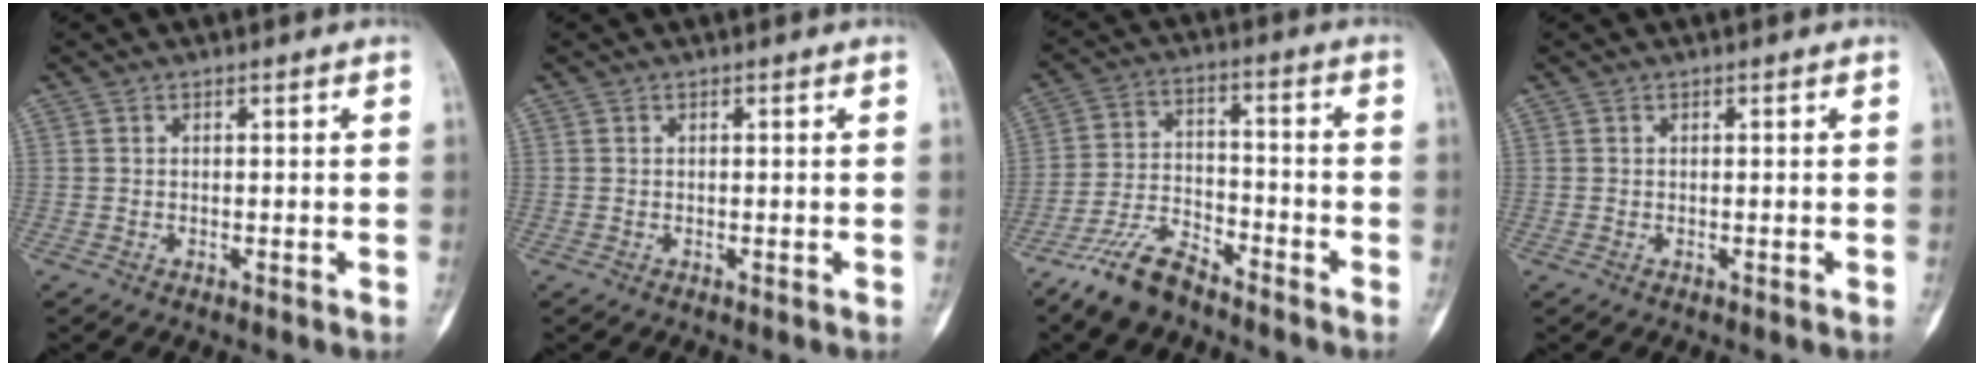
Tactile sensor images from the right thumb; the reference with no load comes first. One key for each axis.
{"total": 0.0}
{"total": 9.6, "fx": -7.6, "fy": 3.8, "fz": 4.6, "tx": -0.087, "ty": 0.041, "tz": -0.152}
{"total": 0.0}